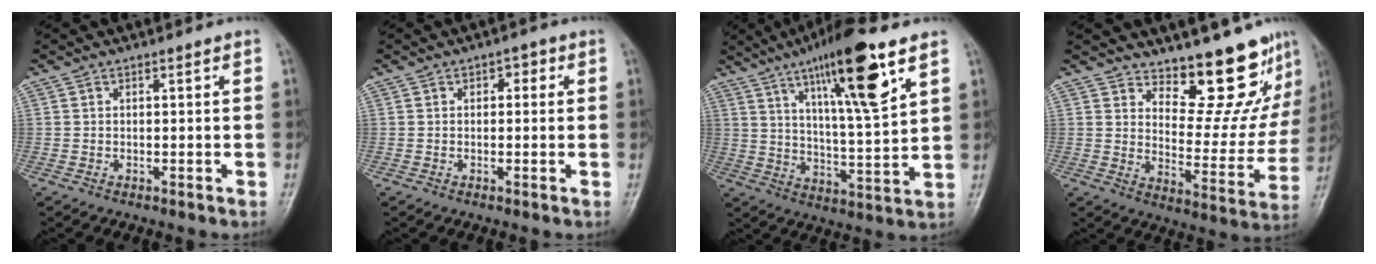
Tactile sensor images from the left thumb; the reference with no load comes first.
{"total": 2.3, "force": [0.5, 1.6, 1.6], "torque": [-0.001, 0.005, 0.000]}
{"total": 17.9, "force": [9.5, 3.1, 14.9], "torque": [-0.238, -0.041, 0.161]}
{"total": 15.2, "force": [12.4, 5.7, 6.6], "torque": [-0.031, -0.115, 0.171]}